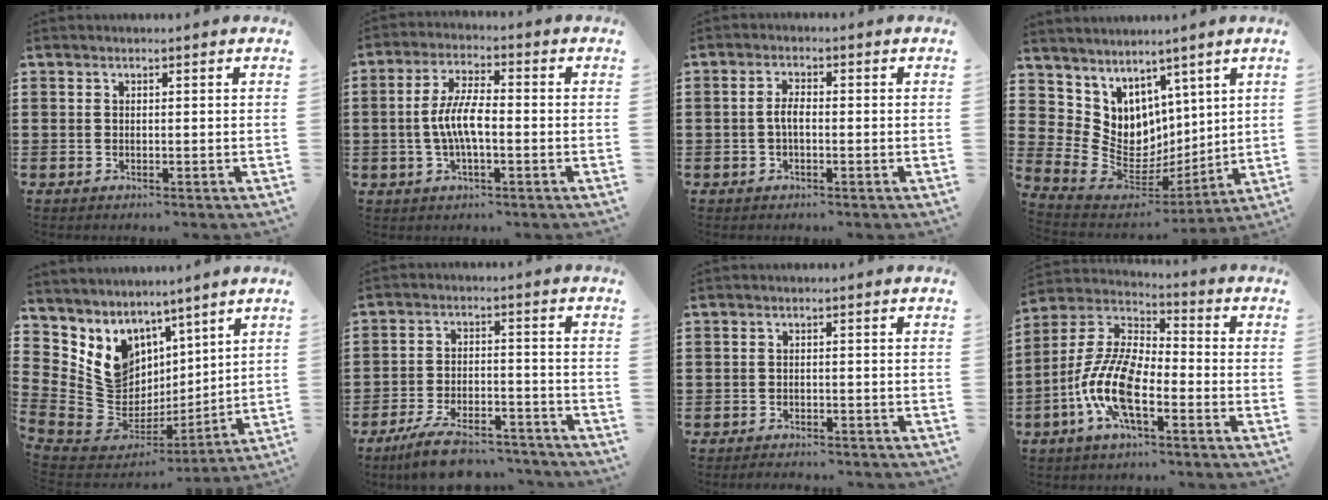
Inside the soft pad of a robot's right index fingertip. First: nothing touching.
{"total": 6.7, "force": [-0.9, 2.2, 6.2], "torque": [-0.137, -0.002, -0.025]}
{"total": 2.5, "force": [-0.5, 0.9, 2.3], "torque": [-0.058, -0.003, -0.015]}
{"total": 6.9, "force": [2.8, 6.3, 0.0], "torque": [-0.062, -0.054, 0.059]}
{"total": 8.2, "force": [3.8, 7.0, 1.7], "torque": [-0.078, -0.042, 0.082]}
{"total": 7.9, "force": [-6.9, 1.4, 3.6], "torque": [-0.067, 0.012, -0.130]}
{"total": 1.9, "force": [-1.9, 0.0, -0.1], "torque": [-0.004, 0.000, -0.040]}
{"total": 11.6, "force": [-4.7, 4.2, 9.7], "torque": [-0.246, -0.016, -0.098]}